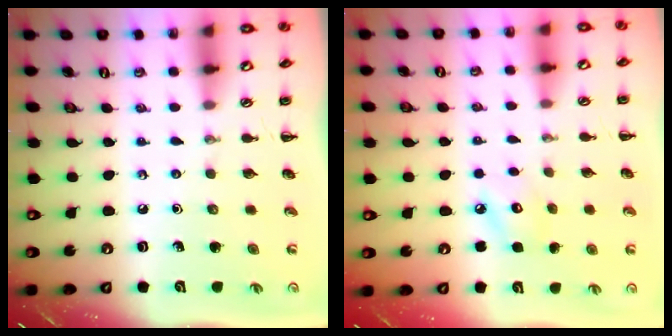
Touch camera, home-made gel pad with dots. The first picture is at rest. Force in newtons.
{"total": 4.8, "press": 4.7, "slide": 0.7}